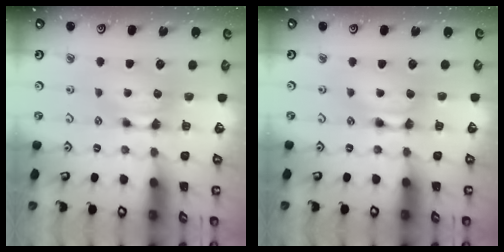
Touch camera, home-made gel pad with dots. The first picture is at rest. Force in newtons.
{"total": 1.9, "press": 1.9, "slide": 0.1}